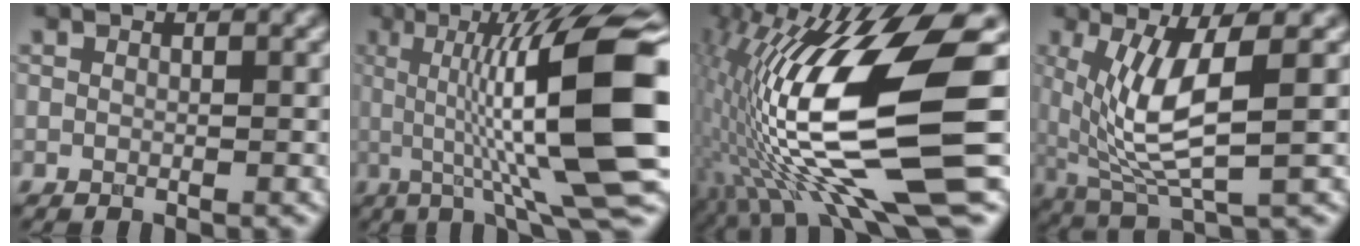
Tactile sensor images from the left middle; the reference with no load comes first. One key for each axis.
{"total": 15.1, "fx": 0.5, "fy": 3.2, "fz": 14.8, "tx": -0.211, "ty": 0.017, "tz": 0.008}
{"total": 14.5, "fx": -1.8, "fy": 3.3, "fz": 14.0, "tx": -0.272, "ty": 0.007, "tz": -0.016}
{"total": 6.9, "fx": 0.8, "fy": 1.8, "fz": 6.6, "tx": -0.145, "ty": -0.012, "tz": 0.028}